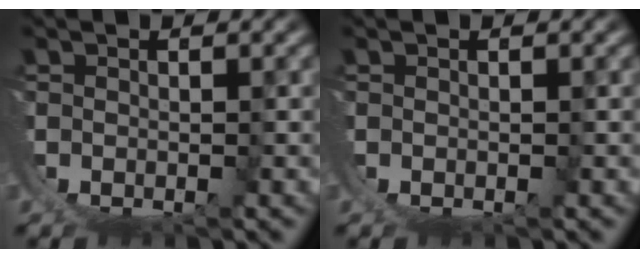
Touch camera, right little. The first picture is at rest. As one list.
[{"total": 0.0}]